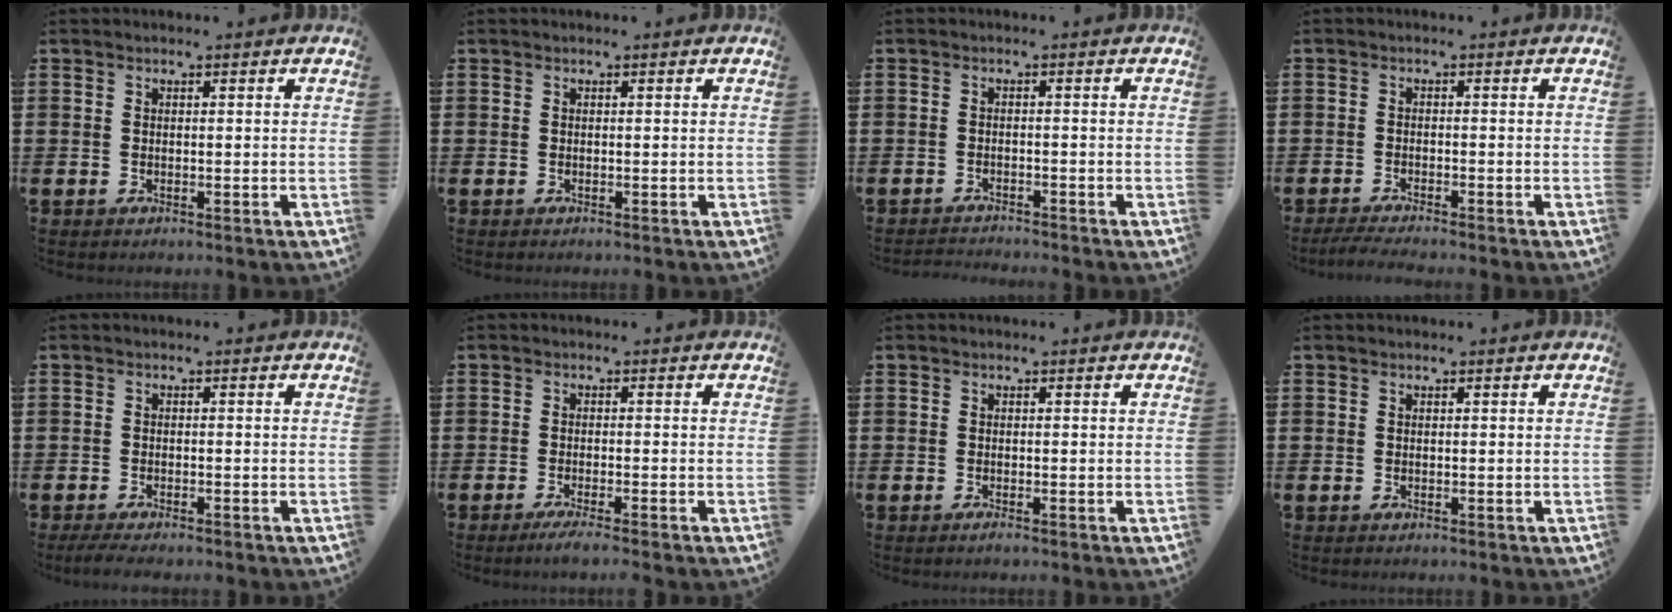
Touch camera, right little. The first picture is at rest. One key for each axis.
{"total": 0.0}
{"total": 1.4, "fx": -1.3, "fy": -0.1, "fz": 0.0, "tx": -0.002, "ty": 0.002, "tz": -0.027}
{"total": 1.7, "fx": -1.4, "fy": 0.0, "fz": 0.9, "tx": -0.015, "ty": 0.002, "tz": -0.027}
{"total": 1.4, "fx": -1.1, "fy": 0.2, "fz": 0.8, "tx": -0.016, "ty": 0.000, "tz": -0.021}
{"total": 1.8, "fx": -1.2, "fy": 0.0, "fz": 1.3, "tx": -0.019, "ty": 0.000, "tz": -0.023}
{"total": 0.5, "fx": -0.3, "fy": 0.1, "fz": 0.5, "tx": 0.001, "ty": -0.006, "tz": -0.006}
{"total": 0.0}